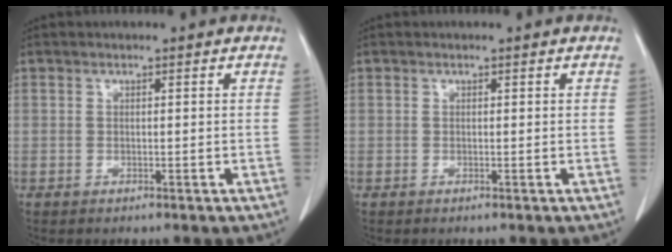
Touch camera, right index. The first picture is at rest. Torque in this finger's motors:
{"motor_torque": [-0.14, 0.14, -0.20, -0.06]}